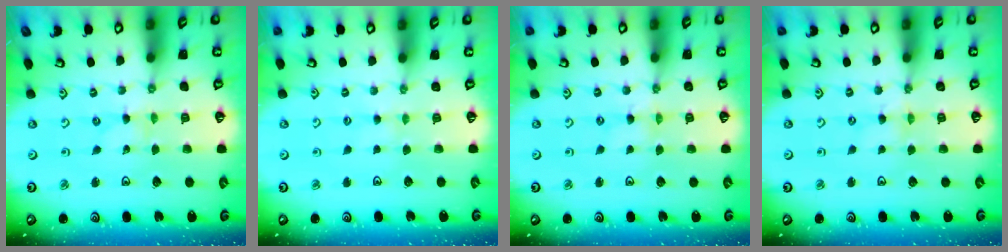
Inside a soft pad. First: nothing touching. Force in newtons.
{"total": 1.7, "press": 1.7, "slide": 0.3}
{"total": 0.0}
{"total": 0.6, "press": 0.6, "slide": 0.1}